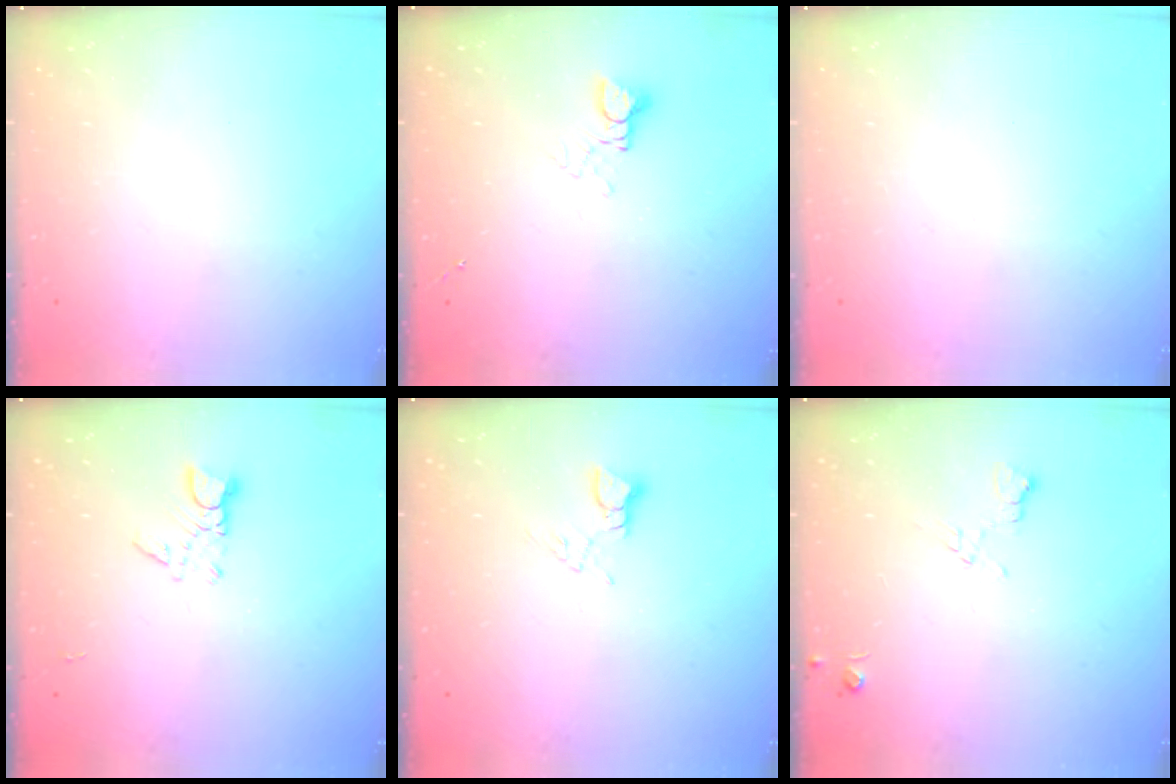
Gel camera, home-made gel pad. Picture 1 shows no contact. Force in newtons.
{"total": 2.6, "press": 2.6, "slide": 0.1}
{"total": 0.0}
{"total": 2.4, "press": 2.4, "slide": 0.2}
{"total": 3.0, "press": 2.9, "slide": 0.4}
{"total": 6.3, "press": 6.2, "slide": 0.8}